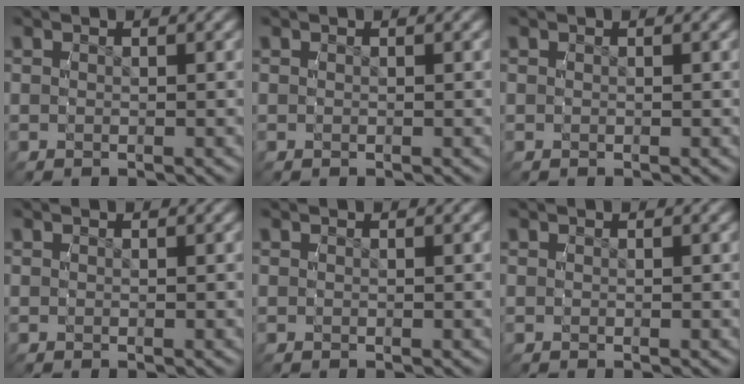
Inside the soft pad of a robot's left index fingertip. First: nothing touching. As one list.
[{"total": 0.0}, {"total": 0.0}, {"total": 0.0}, {"total": 0.0}, {"total": 0.0}]